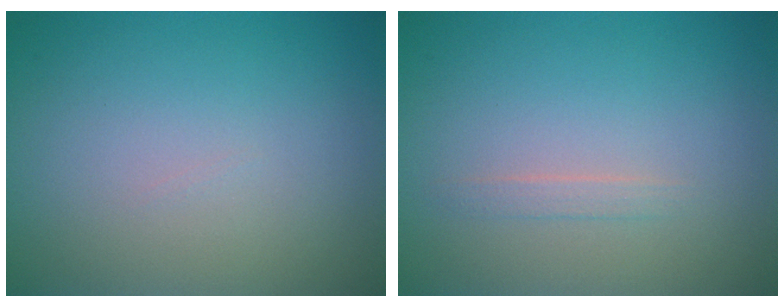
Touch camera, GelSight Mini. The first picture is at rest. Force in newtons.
{"total": 0.8, "press": 0.8, "slide": 0.0}